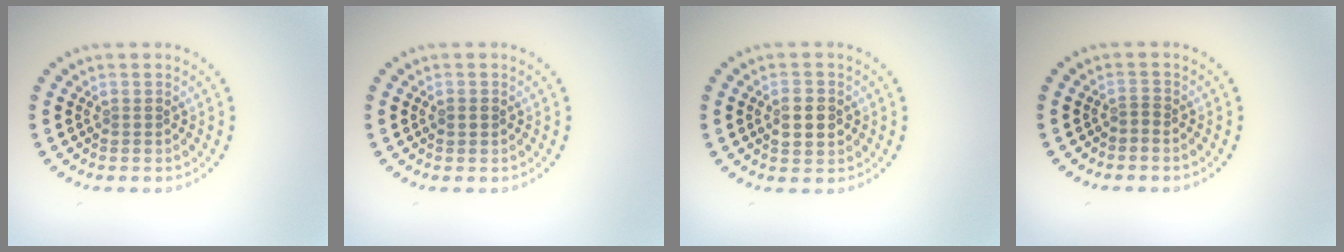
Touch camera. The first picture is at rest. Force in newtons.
{"total": 1.1, "press": 1.1, "slide": 0.1}
{"total": 2.9, "press": 2.9, "slide": 0.2}
{"total": 0.6, "press": 0.3, "slide": 0.6}